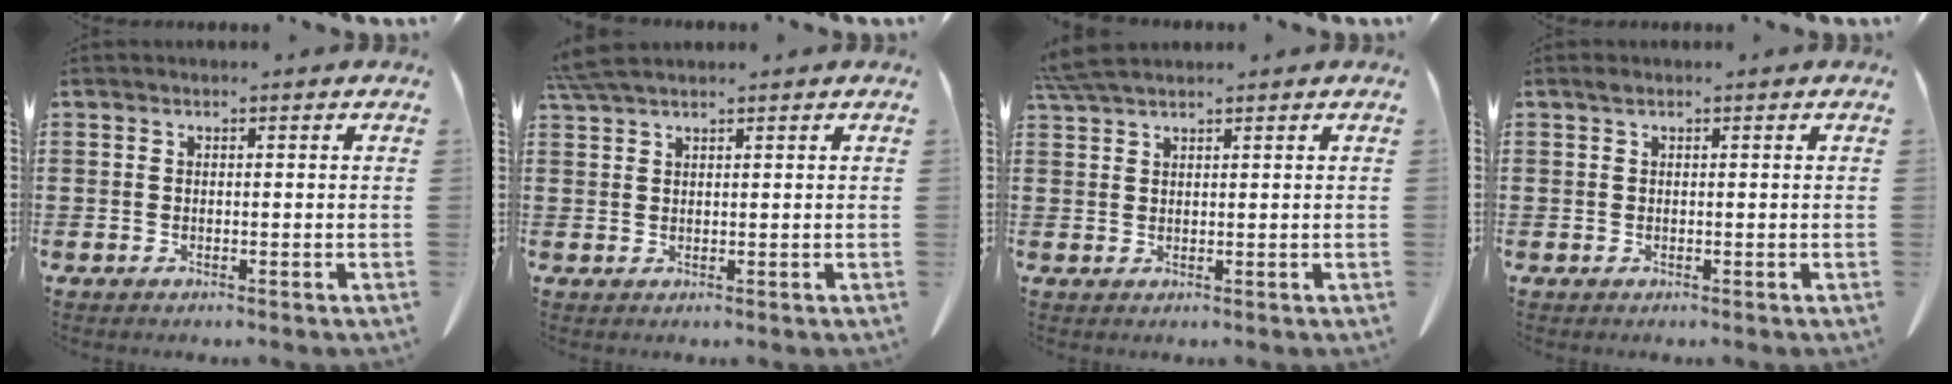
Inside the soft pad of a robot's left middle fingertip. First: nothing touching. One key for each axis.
{"total": 3.2, "fx": 2.6, "fy": 0.3, "fz": 1.8, "tx": -0.042, "ty": 0.000, "tz": 0.051}
{"total": 3.6, "fx": 3.1, "fy": 0.3, "fz": 1.7, "tx": -0.042, "ty": -0.002, "tz": 0.061}
{"total": 0.6, "fx": 0.4, "fy": 0.3, "fz": 0.3, "tx": -0.009, "ty": 0.001, "tz": 0.008}